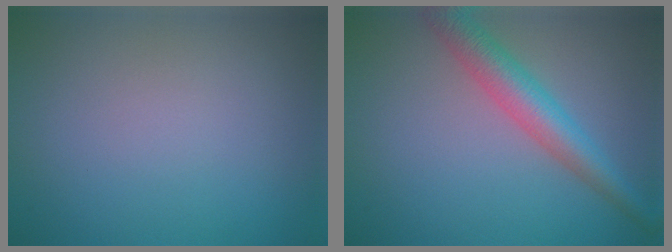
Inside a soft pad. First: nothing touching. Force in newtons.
{"total": 4.6, "press": 4.6, "slide": 0.1}